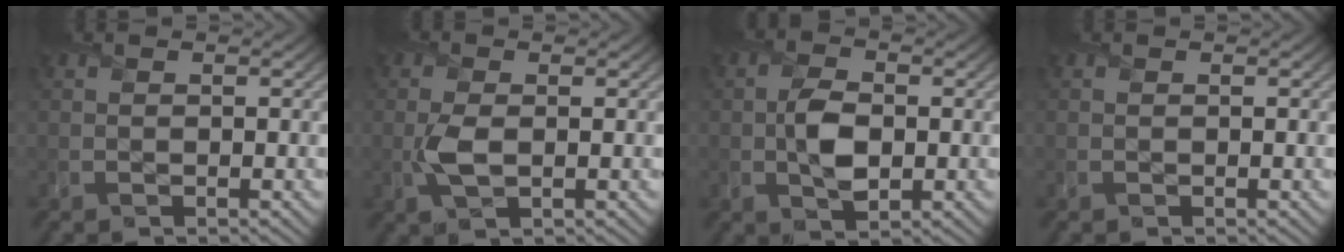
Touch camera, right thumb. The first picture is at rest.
{"total": 3.0, "force": [-0.3, 1.6, 2.5], "torque": [-0.060, -0.002, -0.008]}
{"total": 4.6, "force": [-0.3, 2.9, 3.5], "torque": [-0.076, -0.004, -0.006]}
{"total": 0.0}